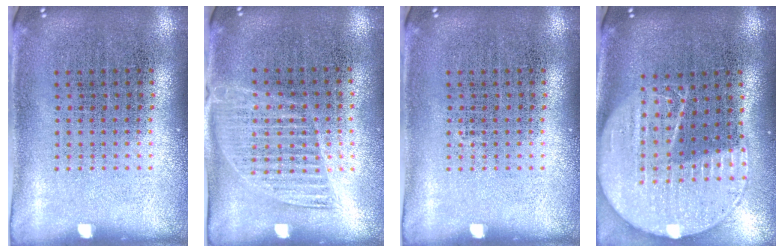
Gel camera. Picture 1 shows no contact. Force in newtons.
{"total": 1.3, "press": 1.1, "slide": 0.7}
{"total": 0.0}
{"total": 2.1, "press": 1.8, "slide": 1.0}